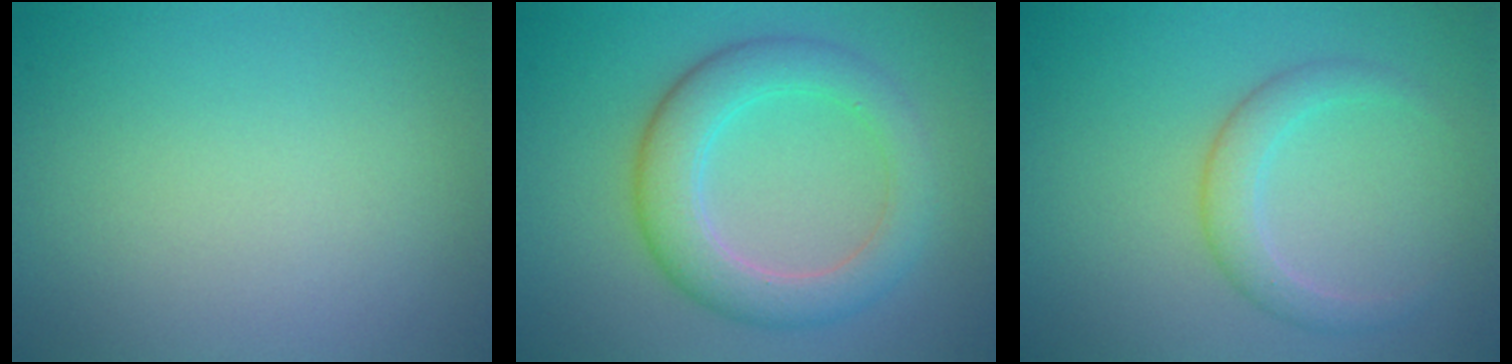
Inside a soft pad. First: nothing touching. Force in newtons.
{"total": 5.3, "press": 5.3, "slide": 0.2}
{"total": 2.5, "press": 2.5, "slide": 0.2}